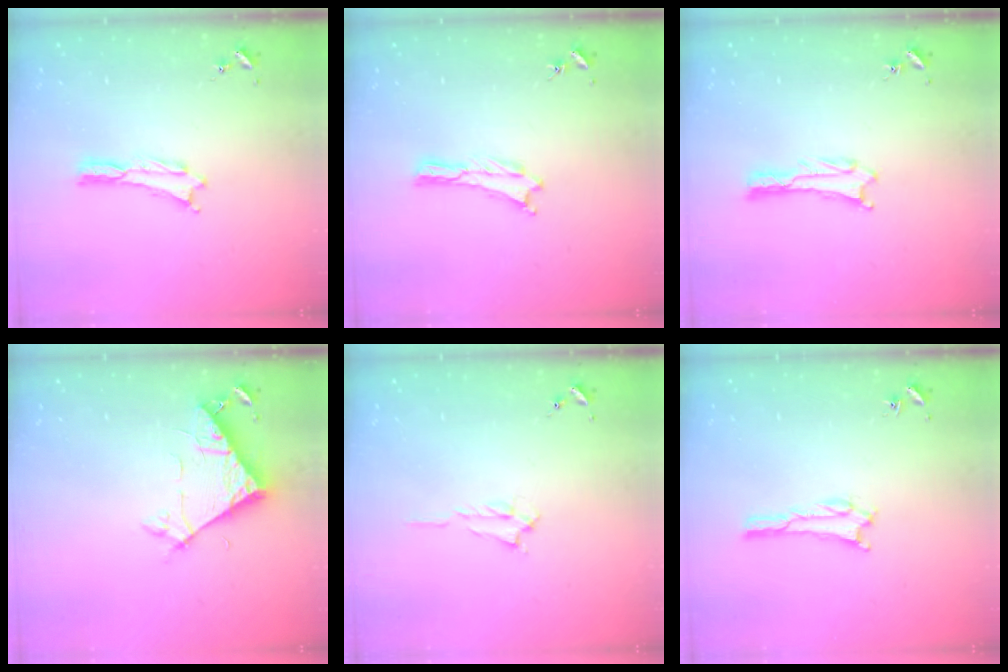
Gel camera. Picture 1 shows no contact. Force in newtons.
{"total": 0.0}
{"total": 0.6, "press": 0.6, "slide": 0.1}
{"total": 7.1, "press": 7.1, "slide": 0.6}
{"total": 0.7, "press": 0.6, "slide": 0.2}
{"total": 1.5, "press": 1.5, "slide": 0.2}